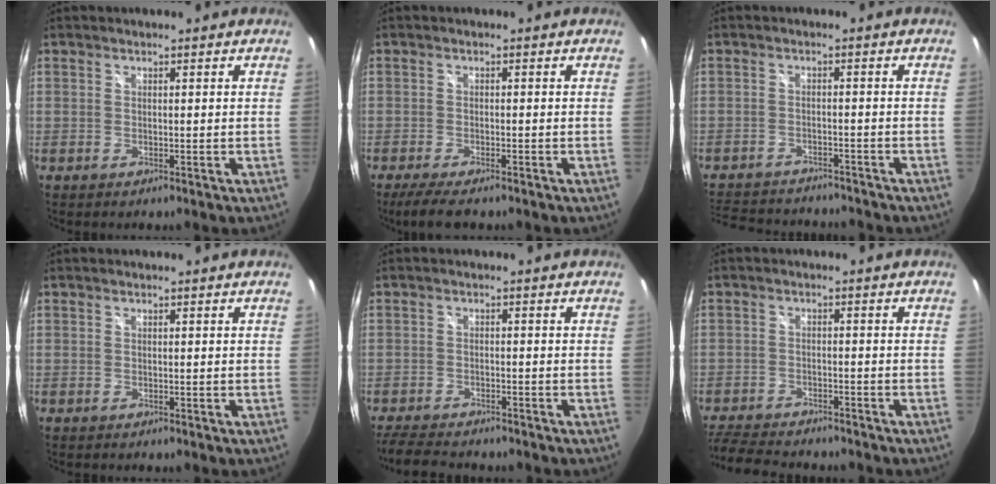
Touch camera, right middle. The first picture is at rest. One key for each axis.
{"total": 5.6, "fx": -4.4, "fy": 1.0, "fz": 3.4, "tx": -0.077, "ty": -0.025, "tz": -0.077}
{"total": 13.4, "fx": -11.8, "fy": 4.4, "fz": 4.5, "tx": -0.115, "ty": -0.001, "tz": -0.176}
{"total": 0.0}
{"total": 7.1, "fx": -6.5, "fy": 1.8, "fz": 2.3, "tx": -0.072, "ty": -0.012, "tz": -0.109}
{"total": 9.9, "fx": -9.0, "fy": 2.7, "fz": 3.2, "tx": -0.098, "ty": -0.002, "tz": -0.153}